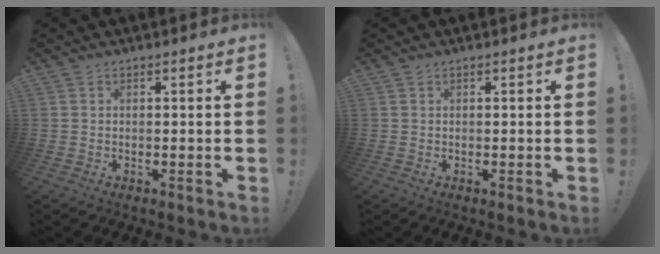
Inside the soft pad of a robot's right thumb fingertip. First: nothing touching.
{"total": 0.0}